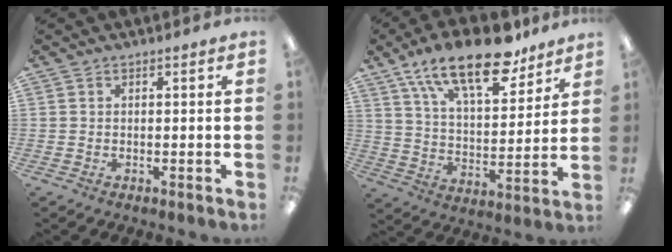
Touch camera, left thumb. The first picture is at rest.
{"total": 20.1, "force": [14.1, 7.8, 12.0], "torque": [-0.197, -0.073, 0.240]}